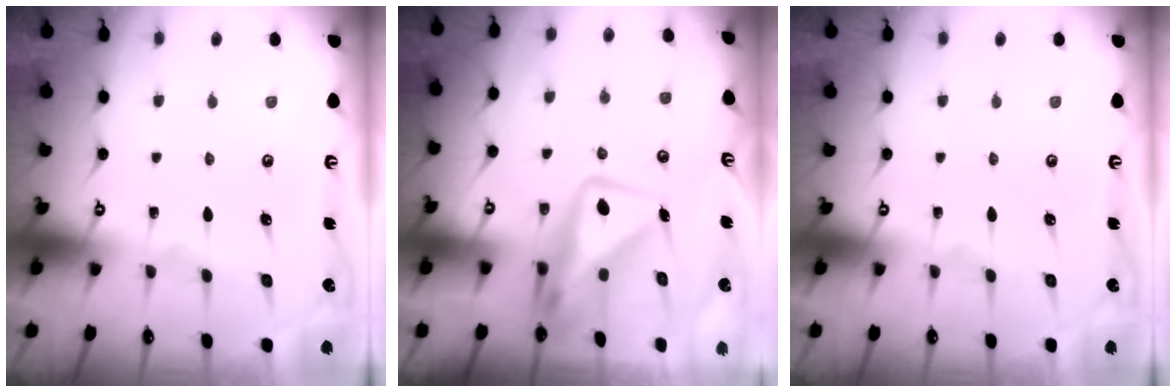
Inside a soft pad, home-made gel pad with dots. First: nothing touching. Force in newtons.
{"total": 11.3, "press": 11.2, "slide": 0.9}
{"total": 0.0}